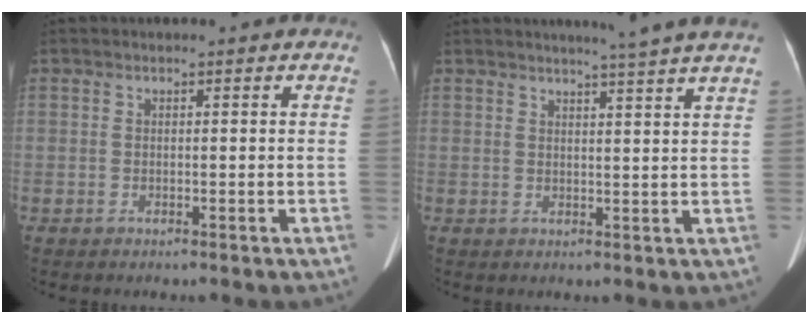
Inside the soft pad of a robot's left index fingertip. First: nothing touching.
{"total": 6.8, "force": [5.8, -1.5, 3.1], "torque": [-0.041, -0.003, 0.061]}